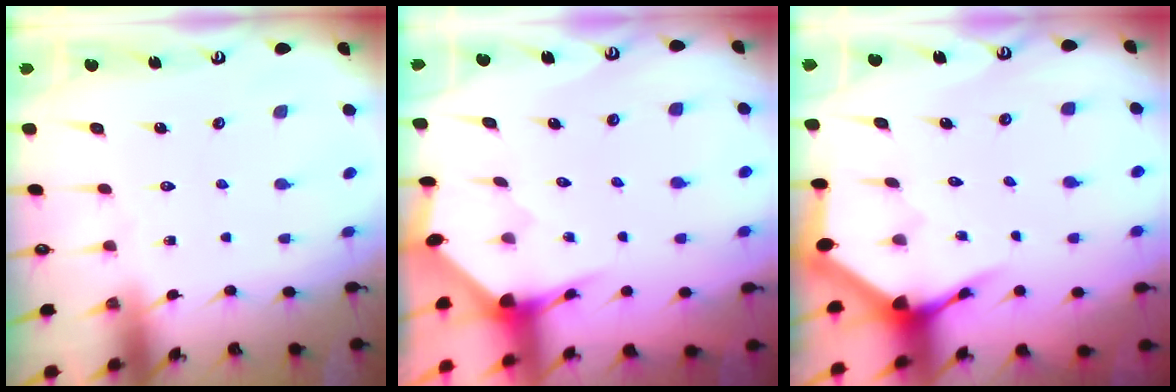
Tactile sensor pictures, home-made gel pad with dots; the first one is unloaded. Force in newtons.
{"total": 3.4, "press": 3.3, "slide": 0.3}
{"total": 3.7, "press": 3.7, "slide": 0.5}